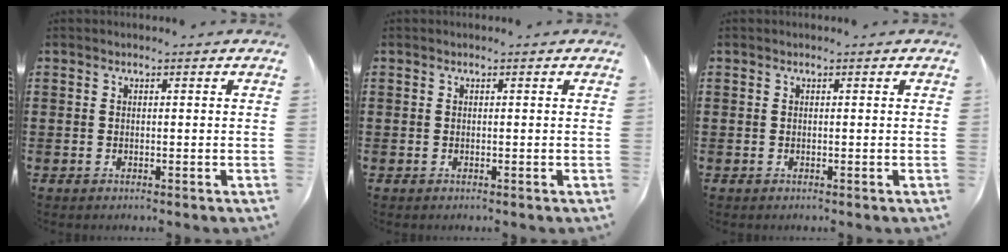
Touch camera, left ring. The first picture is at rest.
{"total": 0.0}
{"total": 0.0}